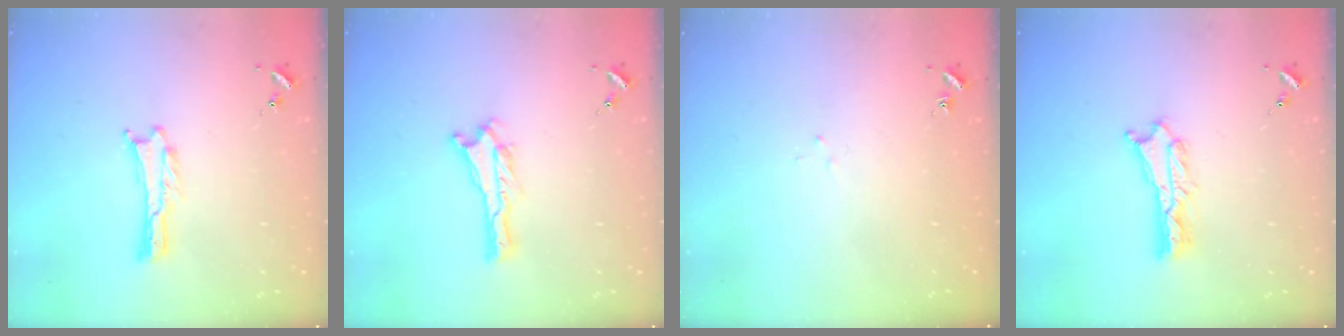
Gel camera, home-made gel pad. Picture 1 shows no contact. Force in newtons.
{"total": 0.0}
{"total": 1.8, "press": 1.8, "slide": 0.1}
{"total": 2.4, "press": 2.4, "slide": 0.2}